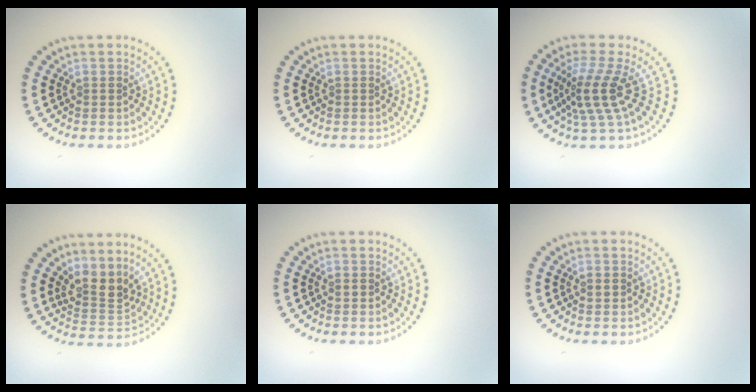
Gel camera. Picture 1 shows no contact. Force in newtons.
{"total": 0.0}
{"total": 4.0, "press": 2.8, "slide": 2.8}
{"total": 3.0, "press": 2.2, "slide": 2.0}
{"total": 0.8, "press": 0.8, "slide": 0.0}
{"total": 1.0, "press": 1.0, "slide": 0.1}